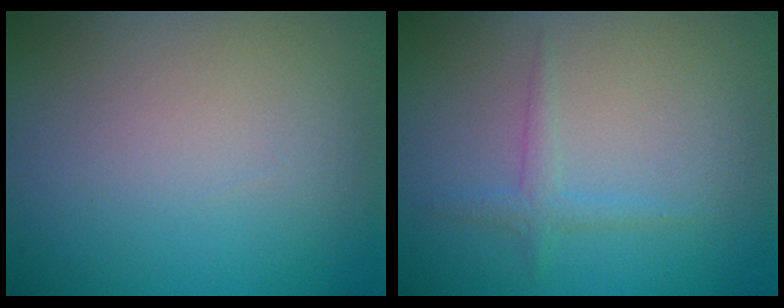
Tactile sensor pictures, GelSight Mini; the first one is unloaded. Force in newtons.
{"total": 1.3, "press": 1.3, "slide": 0.0}